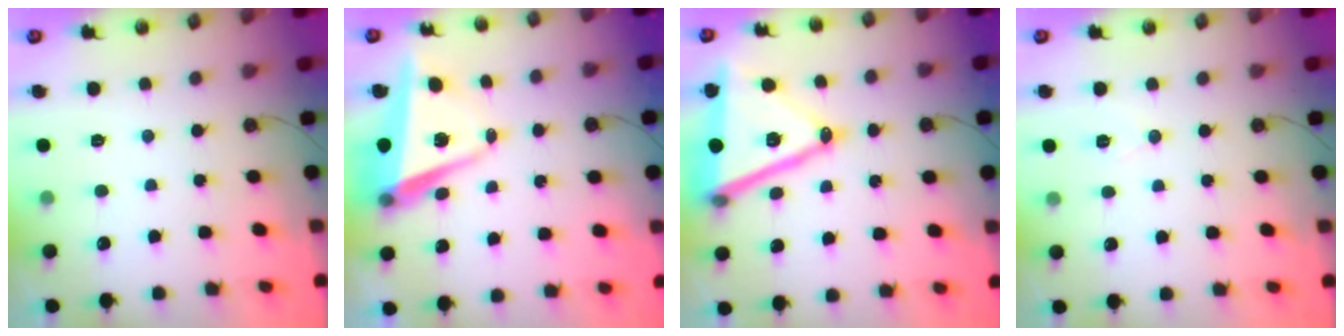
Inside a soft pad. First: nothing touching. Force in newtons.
{"total": 7.6, "press": 6.5, "slide": 4.0}
{"total": 19.6, "press": 19.2, "slide": 3.8}
{"total": 5.9, "press": 4.0, "slide": 4.4}